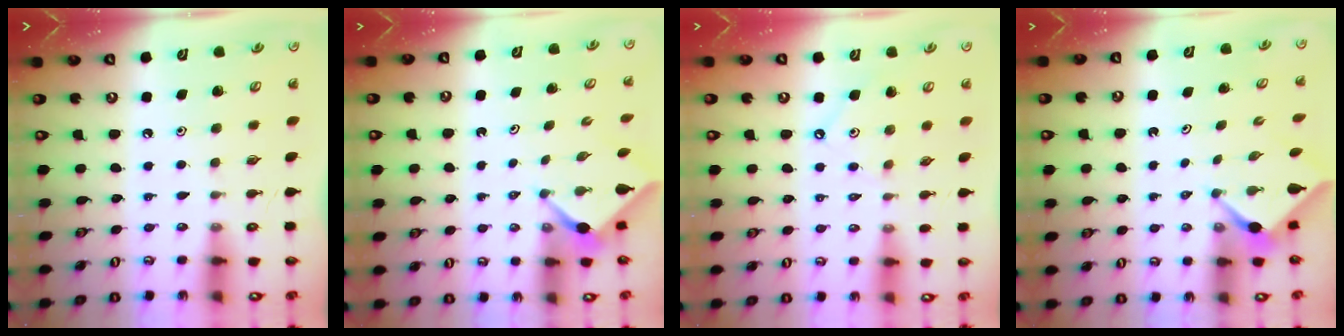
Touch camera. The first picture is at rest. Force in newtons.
{"total": 2.5, "press": 2.5, "slide": 0.2}
{"total": 2.5, "press": 2.5, "slide": 0.4}
{"total": 2.5, "press": 2.5, "slide": 0.3}